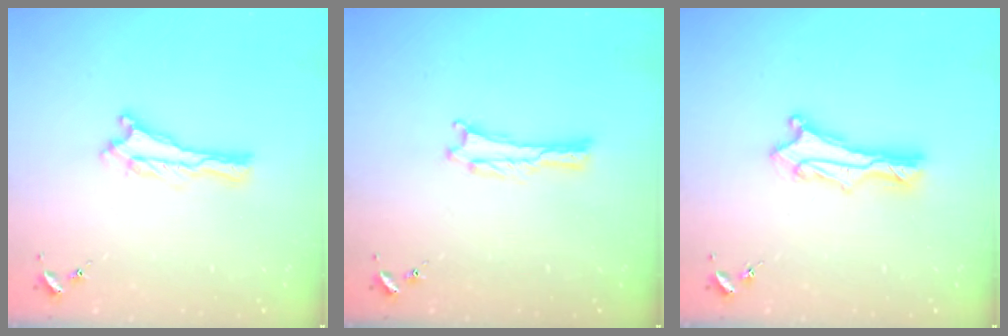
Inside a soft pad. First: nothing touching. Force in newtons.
{"total": 0.0}
{"total": 3.0, "press": 3.0, "slide": 0.2}